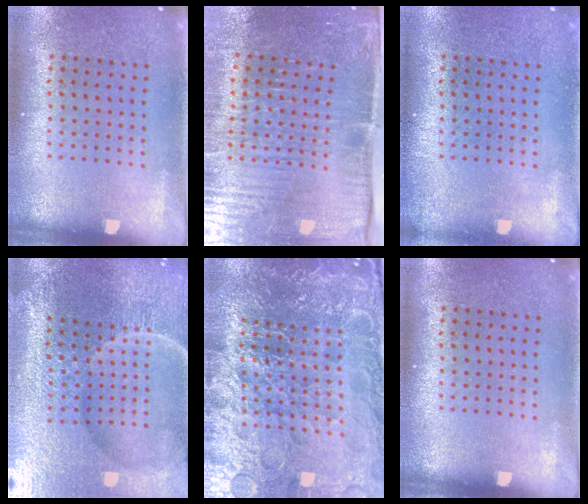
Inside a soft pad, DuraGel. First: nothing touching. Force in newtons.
{"total": 5.4, "press": 4.6, "slide": 2.8}
{"total": 0.7, "press": 0.7, "slide": 0.0}
{"total": 6.3, "press": 5.7, "slide": 2.7}
{"total": 6.9, "press": 6.0, "slide": 3.3}
{"total": 0.0}